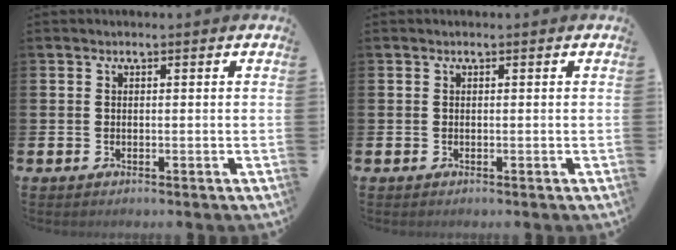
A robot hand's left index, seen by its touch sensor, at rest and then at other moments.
{"total": 0.0}